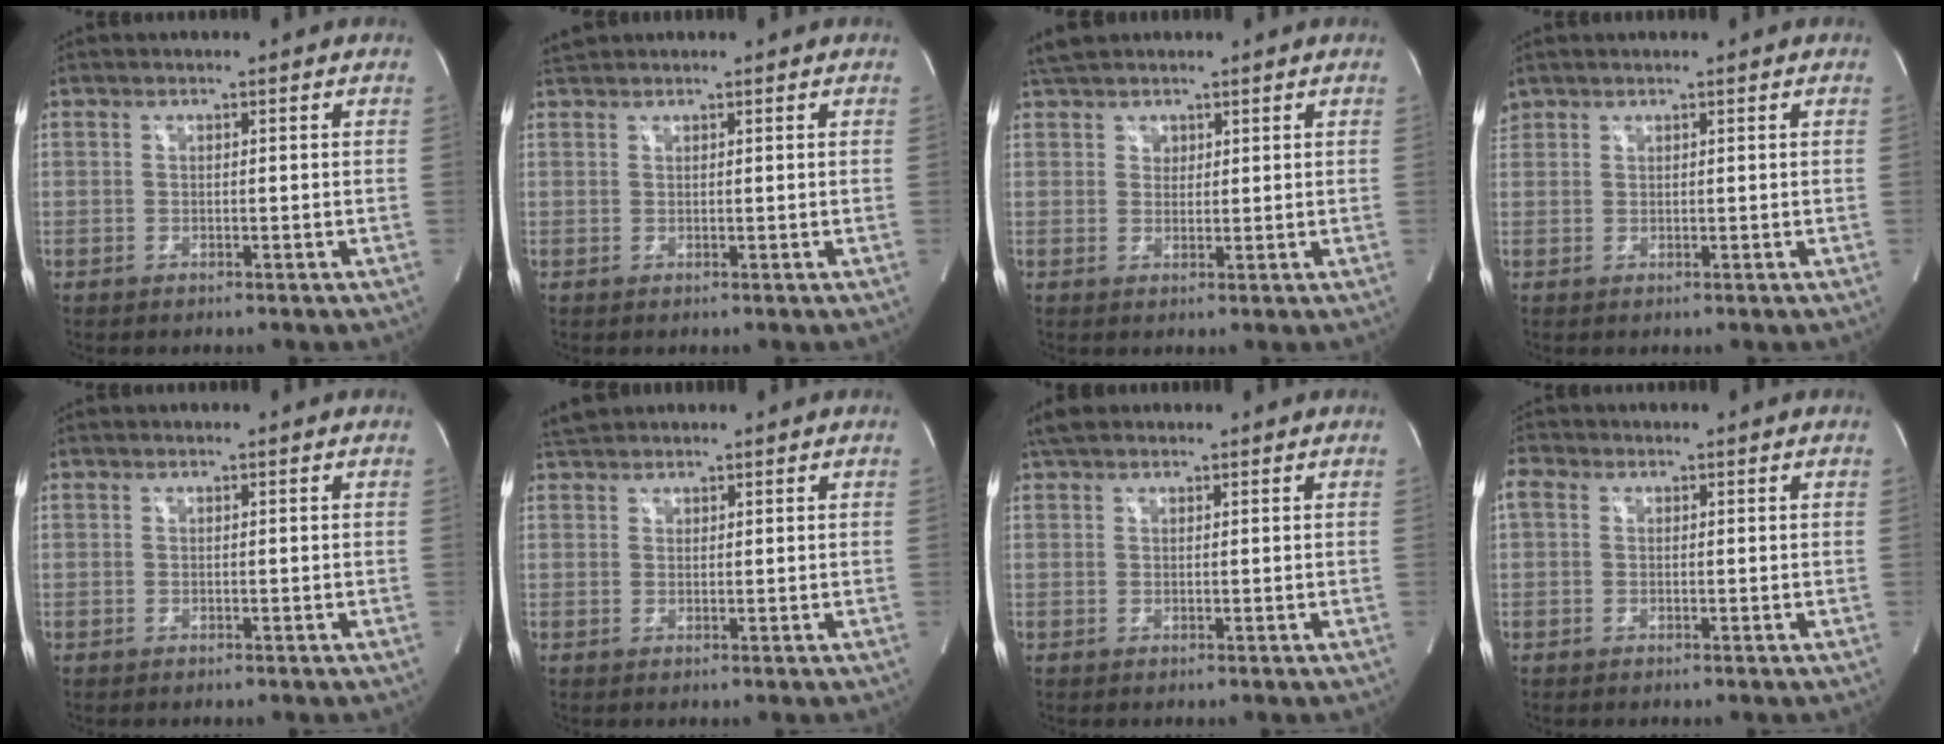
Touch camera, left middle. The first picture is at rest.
{"total": 1.3, "force": [1.3, 0.1, 0.0], "torque": [-0.010, 0.013, 0.031]}
{"total": 4.1, "force": [3.2, 2.4, 1.1], "torque": [-0.022, 0.012, 0.061]}
{"total": 1.4, "force": [1.2, 0.7, 0.0], "torque": [-0.006, 0.017, 0.027]}
{"total": 0.0}
{"total": 2.6, "force": [2.4, 0.9, 0.4], "torque": [-0.012, 0.016, 0.045]}
{"total": 2.8, "force": [2.3, 1.3, 1.0], "torque": [-0.023, 0.022, 0.039]}
{"total": 1.8, "force": [0.5, 1.4, 1.0], "torque": [-0.031, 0.014, 0.008]}